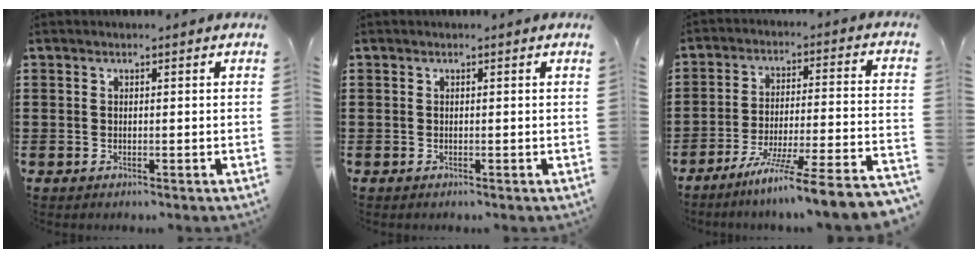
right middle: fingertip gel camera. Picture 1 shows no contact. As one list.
[{"total": 0.0}, {"total": 8.6, "force": [-7.2, -1.3, 4.5], "torque": [-0.071, -0.014, -0.145]}]